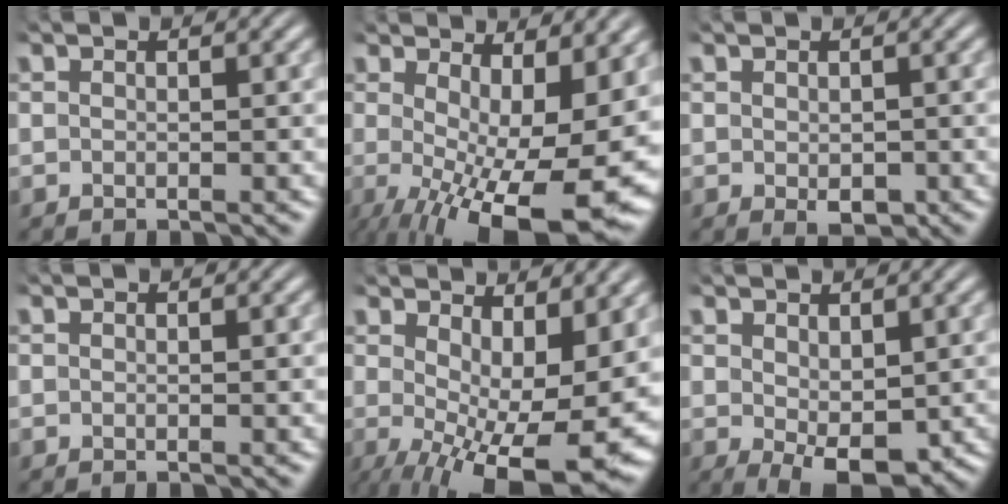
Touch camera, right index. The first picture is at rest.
{"total": 11.2, "force": [-4.0, 4.4, 9.5], "torque": [-0.135, -0.056, -0.030]}
{"total": 1.8, "force": [-0.7, 1.0, 1.3], "torque": [-0.024, -0.018, 0.001]}
{"total": 0.0}
{"total": 10.7, "force": [-3.9, 4.3, 9.0], "torque": [-0.129, -0.054, -0.032]}
{"total": 4.9, "force": [-2.4, 1.8, 3.9], "torque": [-0.057, -0.035, -0.014]}